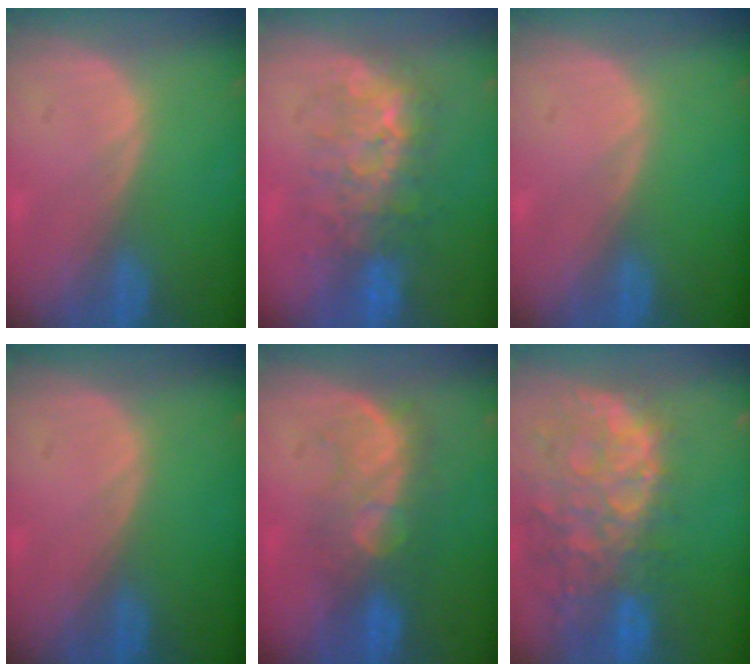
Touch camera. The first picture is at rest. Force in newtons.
{"total": 8.1, "press": 7.9, "slide": 1.8}
{"total": 0.0}
{"total": 0.0}
{"total": 8.0, "press": 7.8, "slide": 1.9}
{"total": 13.7, "press": 11.0, "slide": 8.1}